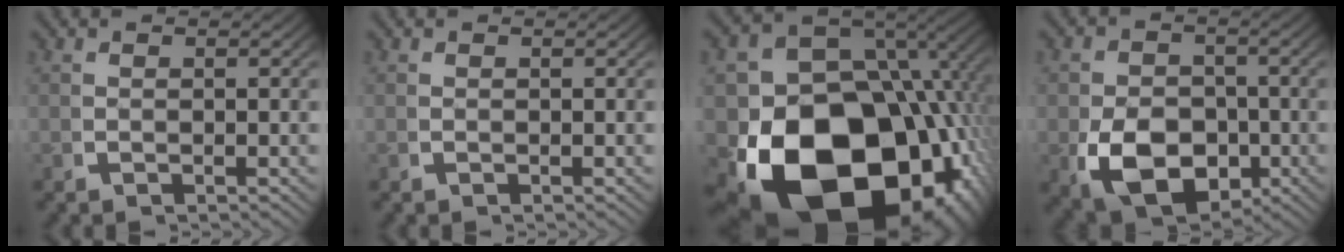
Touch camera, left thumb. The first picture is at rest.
{"total": 0.9, "force": [0.0, -0.6, -0.6], "torque": [0.008, 0.005, -0.001]}
{"total": 26.4, "force": [-6.8, 16.6, 19.4], "torque": [-0.373, -0.084, -0.066]}
{"total": 10.1, "force": [-2.1, 7.5, 6.4], "torque": [-0.150, -0.037, -0.015]}